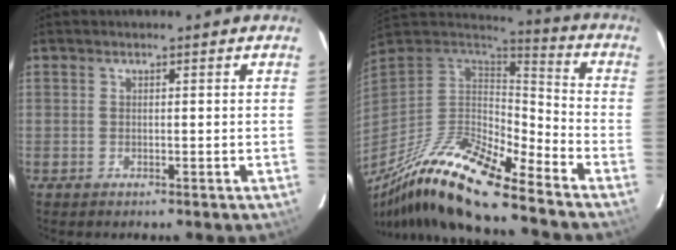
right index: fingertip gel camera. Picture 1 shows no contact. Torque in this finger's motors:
{"motor_torque": [1.21, -0.93, 0.42, 0.13]}